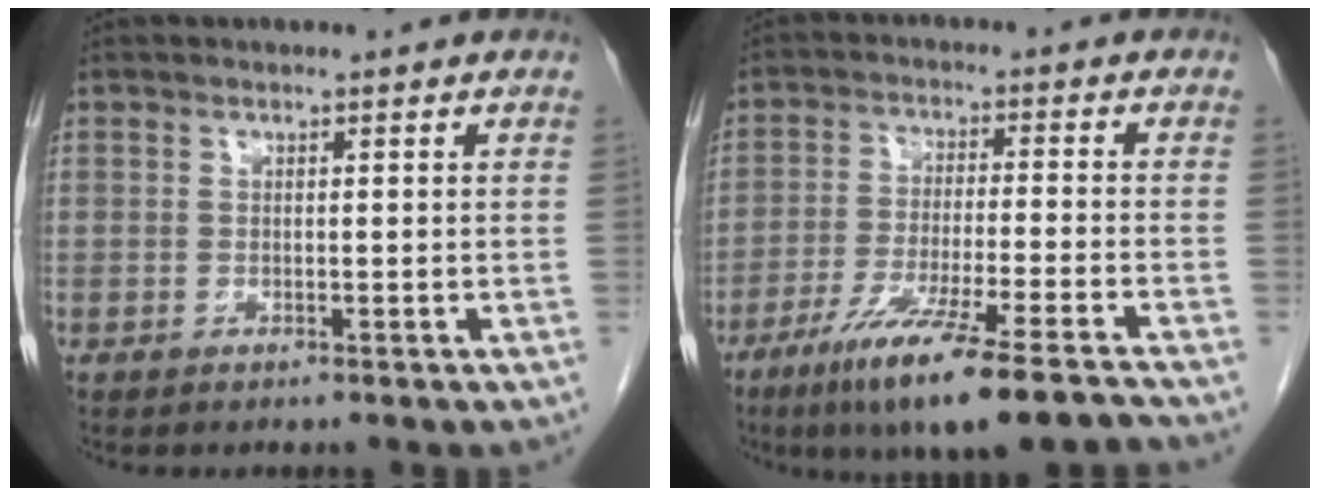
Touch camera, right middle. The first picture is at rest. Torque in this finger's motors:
{"motor_torque": [1.21, -0.93, 0.24, 0.14]}